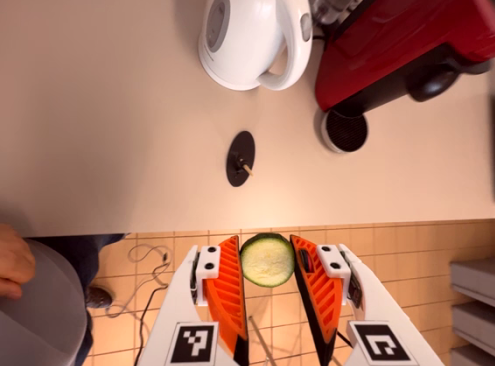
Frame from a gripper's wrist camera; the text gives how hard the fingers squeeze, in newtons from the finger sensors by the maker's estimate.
{"total": 8.1, "left": 8.2, "right": 8.1}